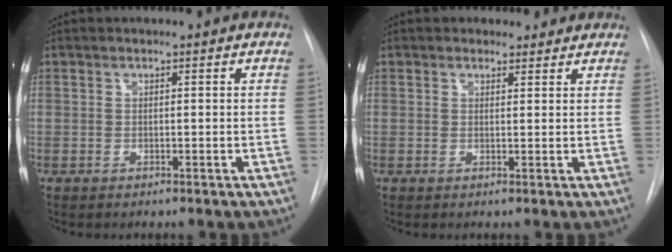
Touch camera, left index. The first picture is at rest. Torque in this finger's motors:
{"motor_torque": [0.41, -0.34, 0.00, 0.01]}